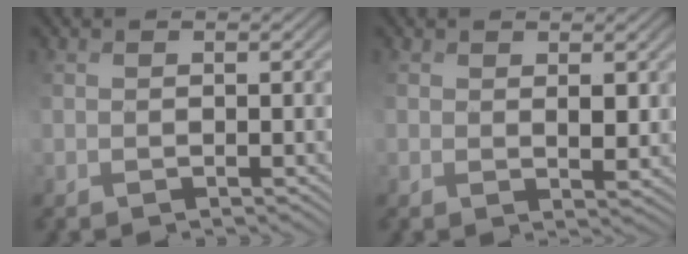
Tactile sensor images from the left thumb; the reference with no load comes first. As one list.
[{"total": 3.0, "force": [1.4, 1.5, 2.2], "torque": [-0.050, 0.000, 0.030]}]